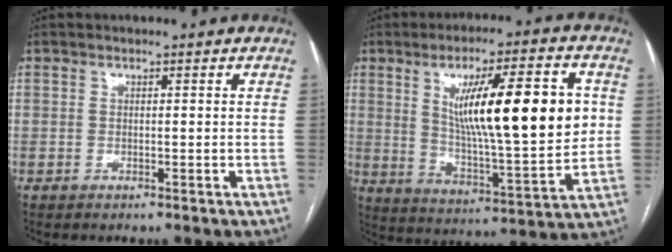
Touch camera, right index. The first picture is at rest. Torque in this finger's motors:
{"motor_torque": [1.37, 0.76, 1.05, 0.21]}